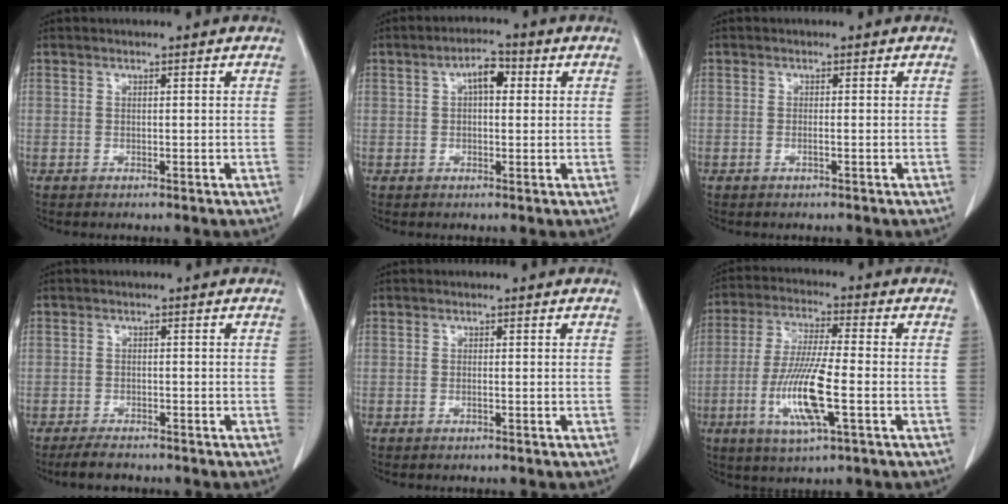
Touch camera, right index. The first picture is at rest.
{"total": 4.1, "force": [1.0, 1.9, 3.5], "torque": [-0.058, 0.016, 0.013]}
{"total": 0.6, "force": [-0.2, -0.1, 0.5], "torque": [-0.009, 0.002, -0.002]}
{"total": 2.9, "force": [-2.5, 1.2, 0.9], "torque": [-0.022, -0.002, -0.040]}
{"total": 0.0}
{"total": 11.7, "force": [-3.3, 1.0, 11.2], "torque": [-0.225, -0.014, -0.063]}